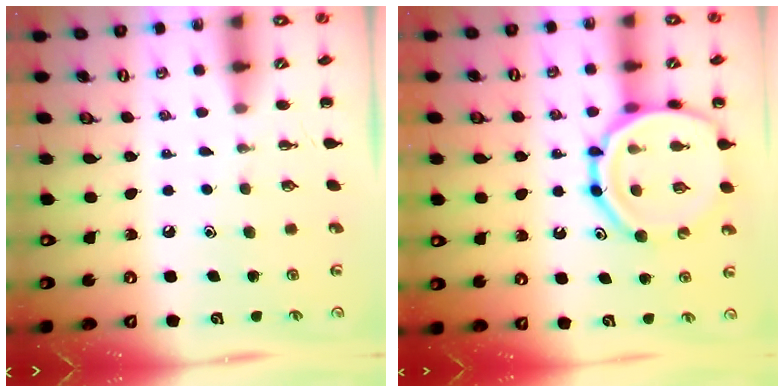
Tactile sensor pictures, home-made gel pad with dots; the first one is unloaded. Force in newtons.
{"total": 16.9, "press": 16.6, "slide": 3.1}